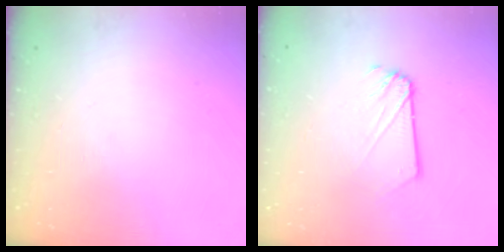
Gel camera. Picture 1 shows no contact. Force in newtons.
{"total": 2.1, "press": 2.1, "slide": 0.3}